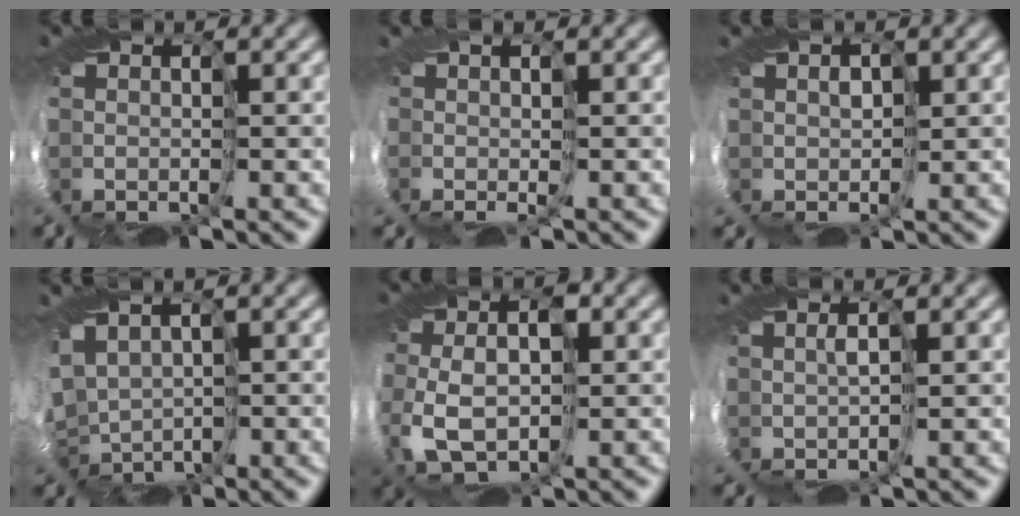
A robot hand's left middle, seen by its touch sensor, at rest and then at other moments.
{"total": 2.2, "force": [0.3, -2.1, -0.6], "torque": [0.023, 0.003, -0.017]}
{"total": 1.5, "force": [1.0, -0.7, -0.8], "torque": [0.021, 0.021, 0.002]}
{"total": 3.7, "force": [-0.7, 2.6, 2.5], "torque": [-0.040, -0.018, -0.007]}
{"total": 4.7, "force": [-0.7, 2.7, 3.8], "torque": [-0.102, -0.008, -0.010]}
{"total": 2.5, "force": [0.6, -2.3, -0.9], "torque": [0.022, 0.016, 0.000]}